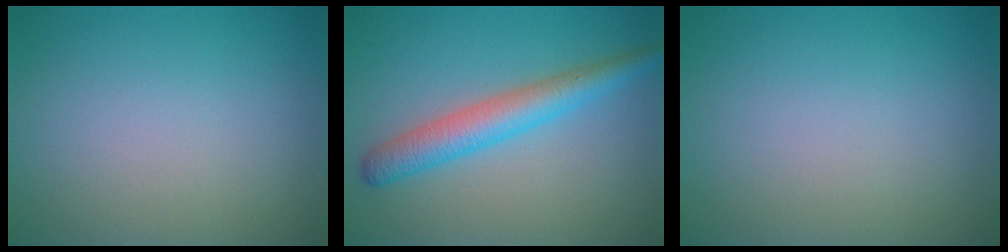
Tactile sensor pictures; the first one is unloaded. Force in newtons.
{"total": 4.3, "press": 4.3, "slide": 0.1}
{"total": 0.0}